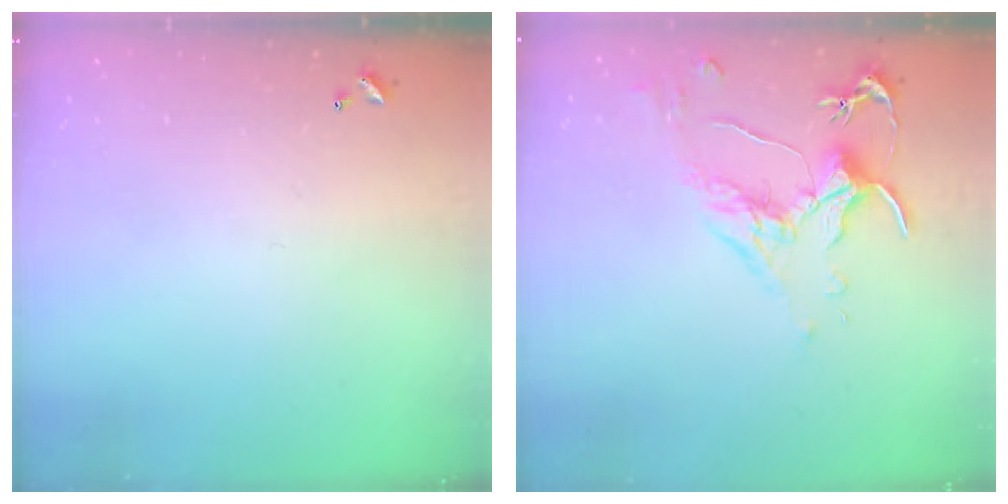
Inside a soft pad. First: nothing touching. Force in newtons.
{"total": 1.6, "press": 1.4, "slide": 0.7}